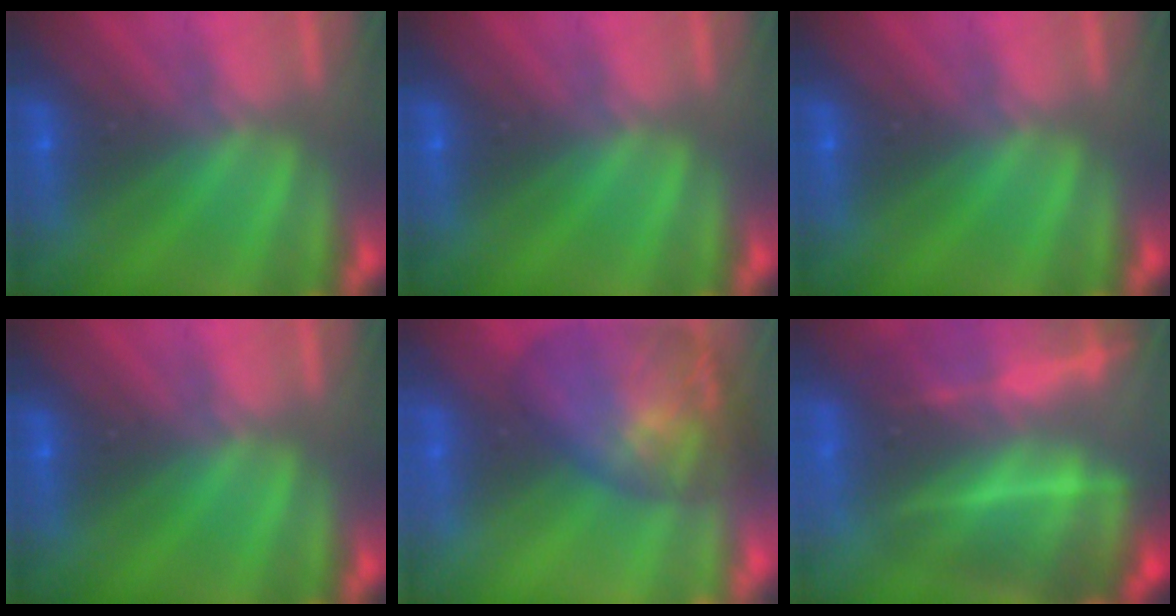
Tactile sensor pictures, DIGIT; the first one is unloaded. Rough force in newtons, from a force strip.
{"total": 0.0}
{"total": 0.0}
{"total": 0.0}
{"total": 7.1}
{"total": 7.0}